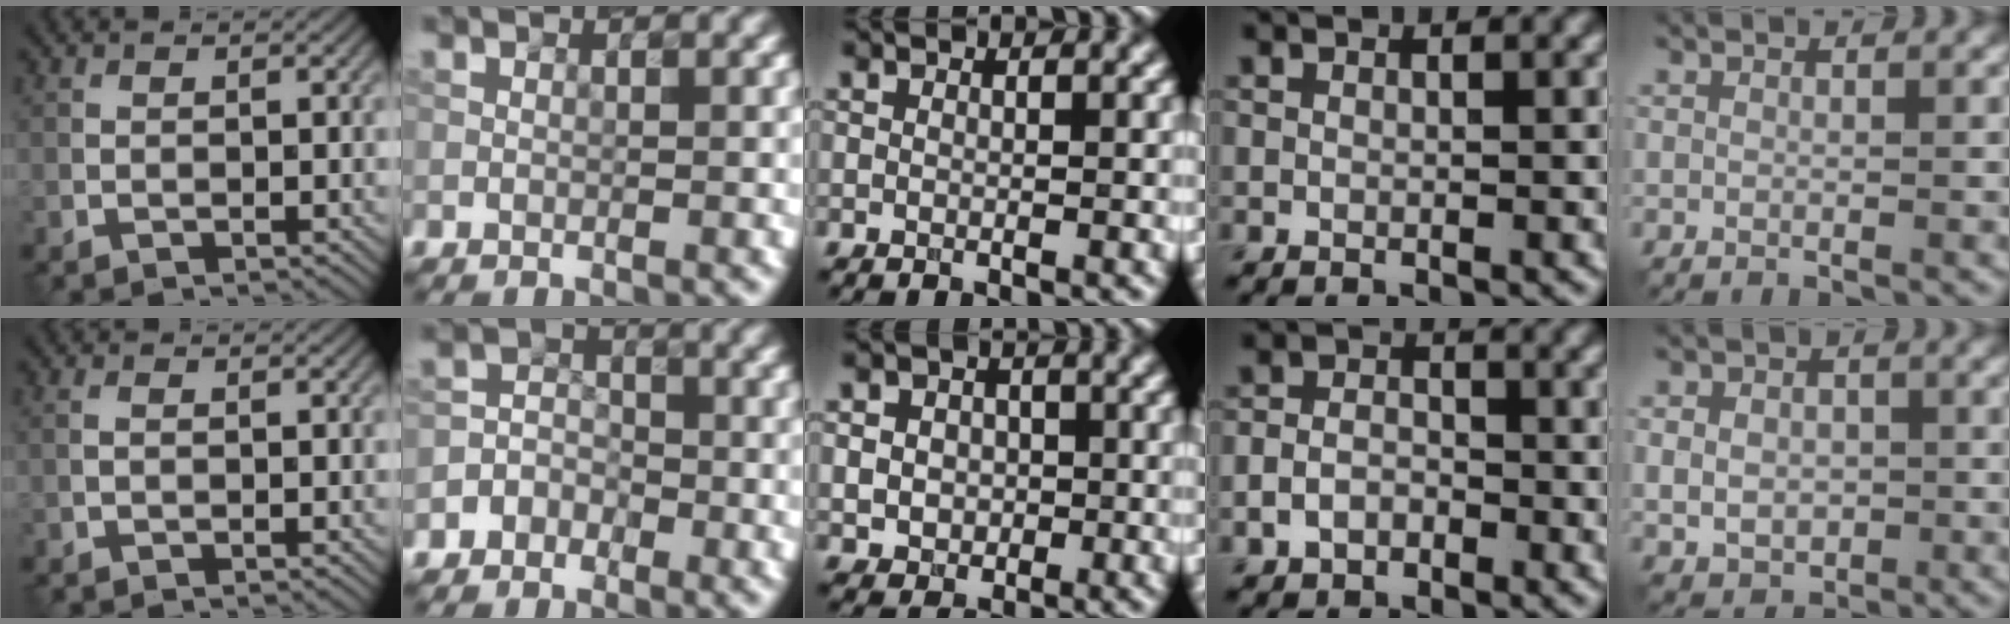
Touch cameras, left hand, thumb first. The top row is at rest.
{"thumb": {"total": 0.8, "force": [0.0, 0.3, 0.7], "torque": [-0.020, 0.003, -0.003]}, "index": {"total": 2.6, "force": [-1.5, 2.1, 0.4], "torque": [0.019, 0.013, -0.039]}, "middle": {"total": 4.4, "force": [0.5, 3.7, 2.2], "torque": [-0.029, 0.013, -0.010]}, "ring": {"total": 2.4, "force": [-1.1, 1.8, 1.2], "torque": [-0.023, 0.002, -0.025]}, "little": {"total": 4.1, "force": [-0.3, 3.3, 2.4], "torque": [-0.035, -0.005, -0.006]}}